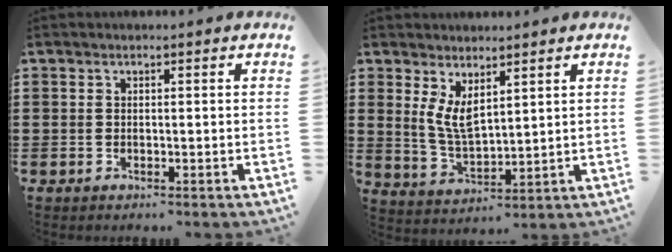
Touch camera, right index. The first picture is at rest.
{"total": 5.3, "force": [2.7, 2.3, 4.0], "torque": [-0.092, -0.008, 0.048]}